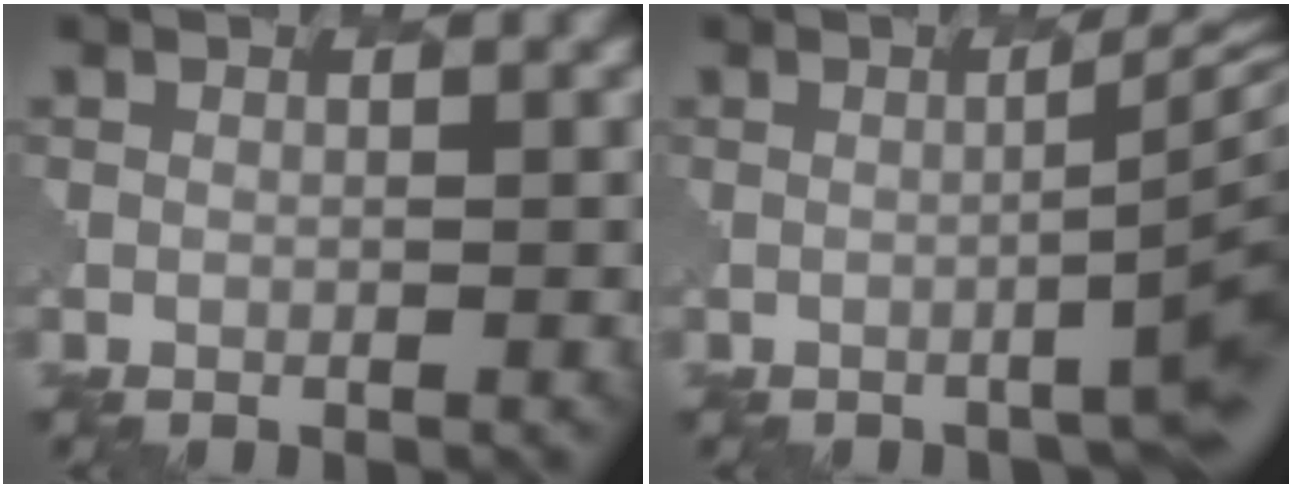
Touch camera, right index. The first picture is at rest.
{"total": 5.8, "force": [-1.5, 0.7, 5.5], "torque": [-0.065, 0.012, -0.020]}